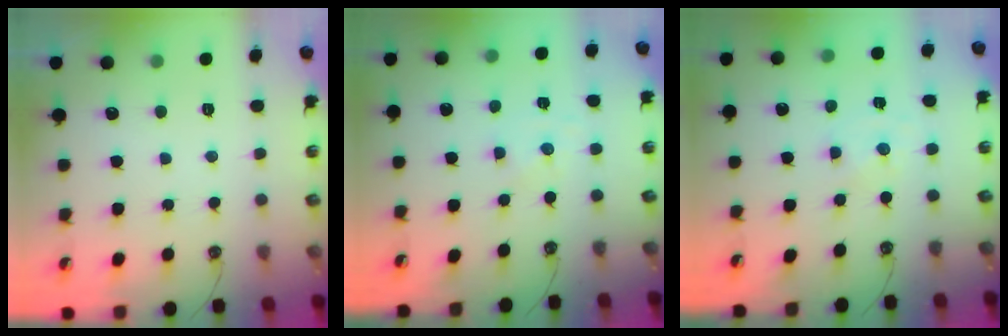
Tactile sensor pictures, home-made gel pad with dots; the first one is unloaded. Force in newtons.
{"total": 0.0}
{"total": 0.0}